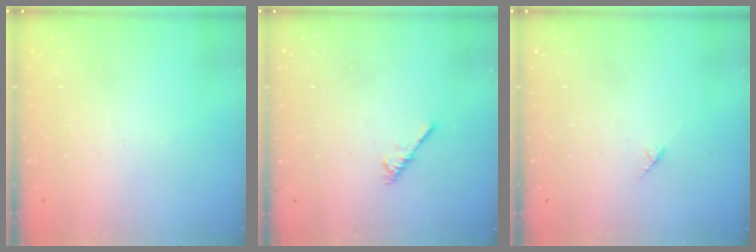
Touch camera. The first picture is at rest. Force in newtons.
{"total": 2.2, "press": 2.1, "slide": 0.5}
{"total": 2.7, "press": 2.7, "slide": 0.2}